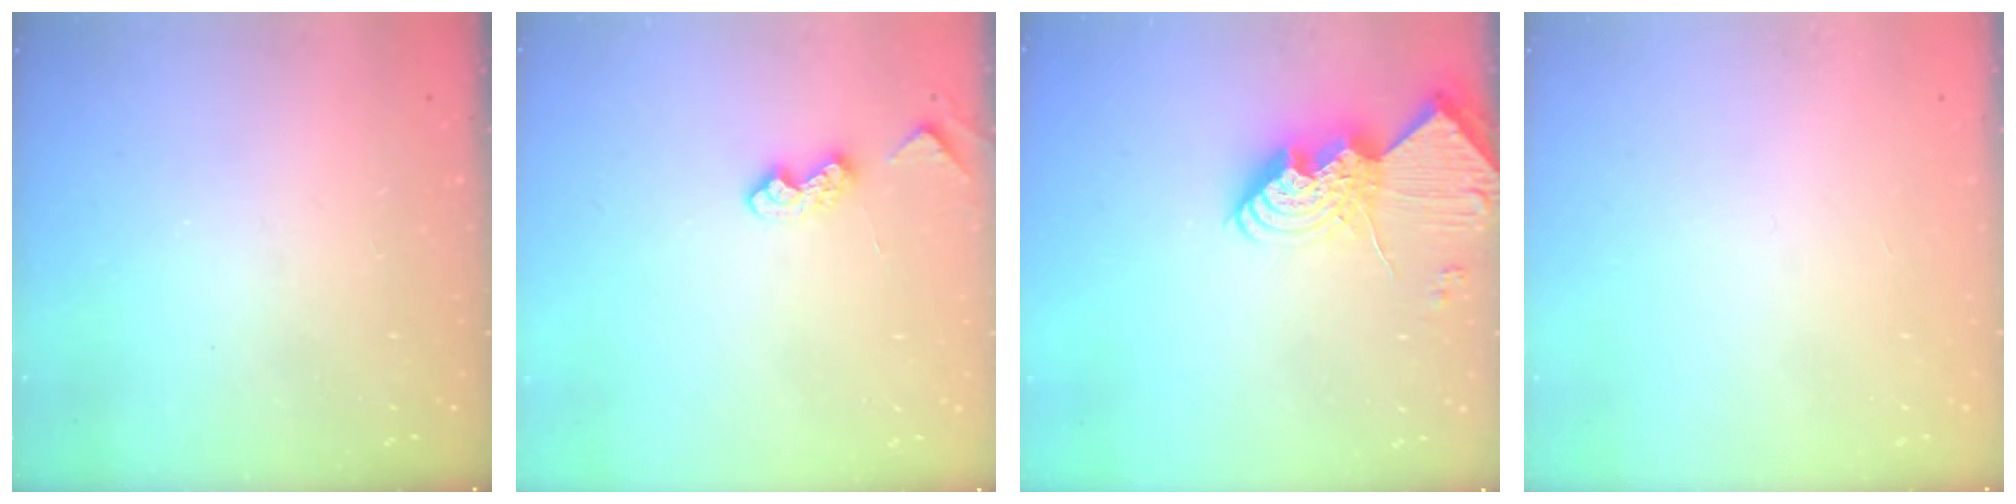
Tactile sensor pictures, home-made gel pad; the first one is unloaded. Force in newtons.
{"total": 4.5, "press": 4.5, "slide": 0.6}
{"total": 13.7, "press": 13.7, "slide": 1.2}
{"total": 0.0}